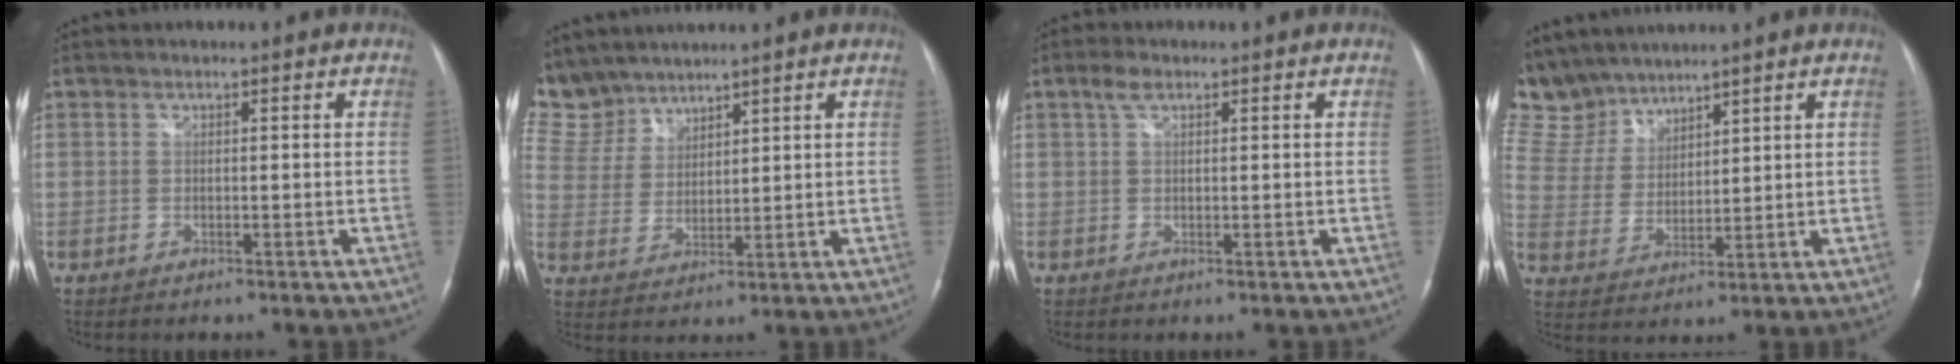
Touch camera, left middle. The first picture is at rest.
{"total": 8.8, "force": [8.1, 3.6, 0.2], "torque": [-0.019, 0.013, 0.180]}
{"total": 2.0, "force": [1.2, 0.9, 1.4], "torque": [-0.034, 0.014, 0.025]}
{"total": 11.1, "force": [10.1, 4.3, 1.2], "torque": [-0.046, 0.018, 0.220]}